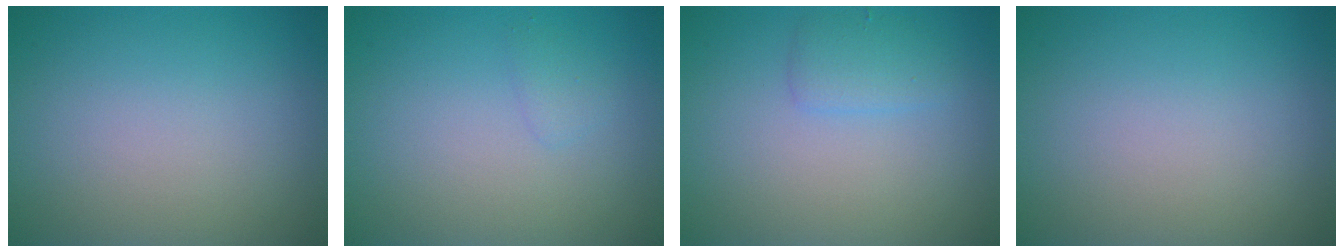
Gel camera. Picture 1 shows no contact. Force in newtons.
{"total": 0.8, "press": 0.8, "slide": 0.0}
{"total": 1.7, "press": 1.7, "slide": 0.1}
{"total": 0.0}